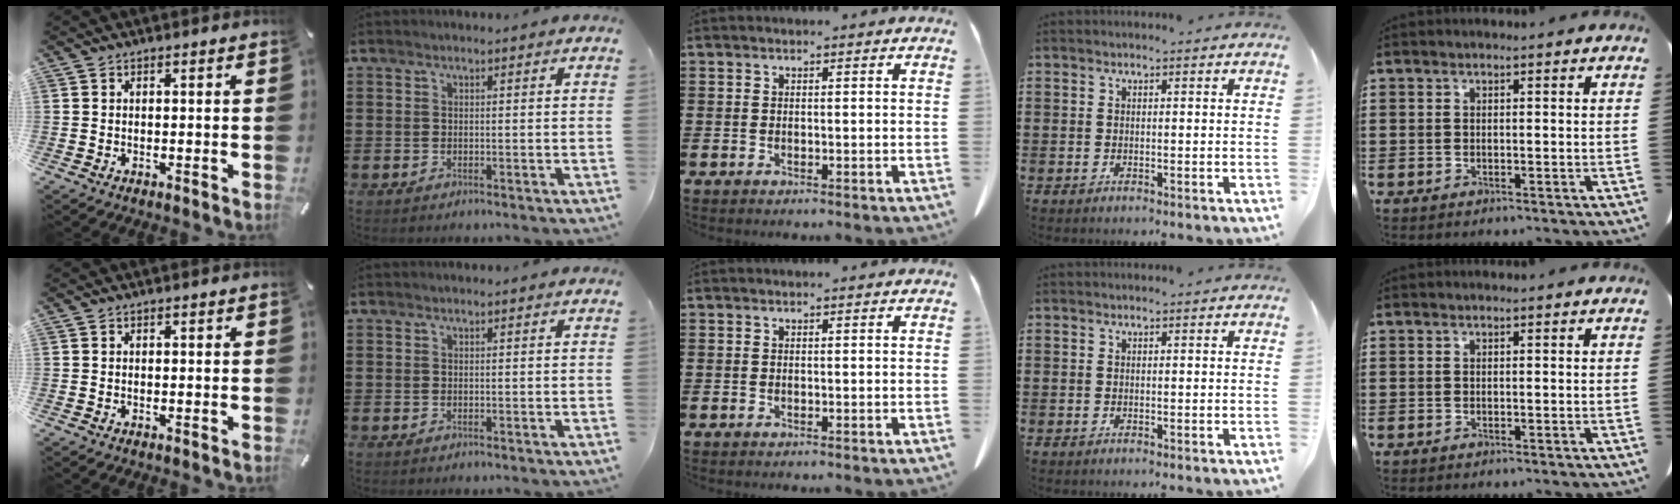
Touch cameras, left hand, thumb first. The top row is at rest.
{}